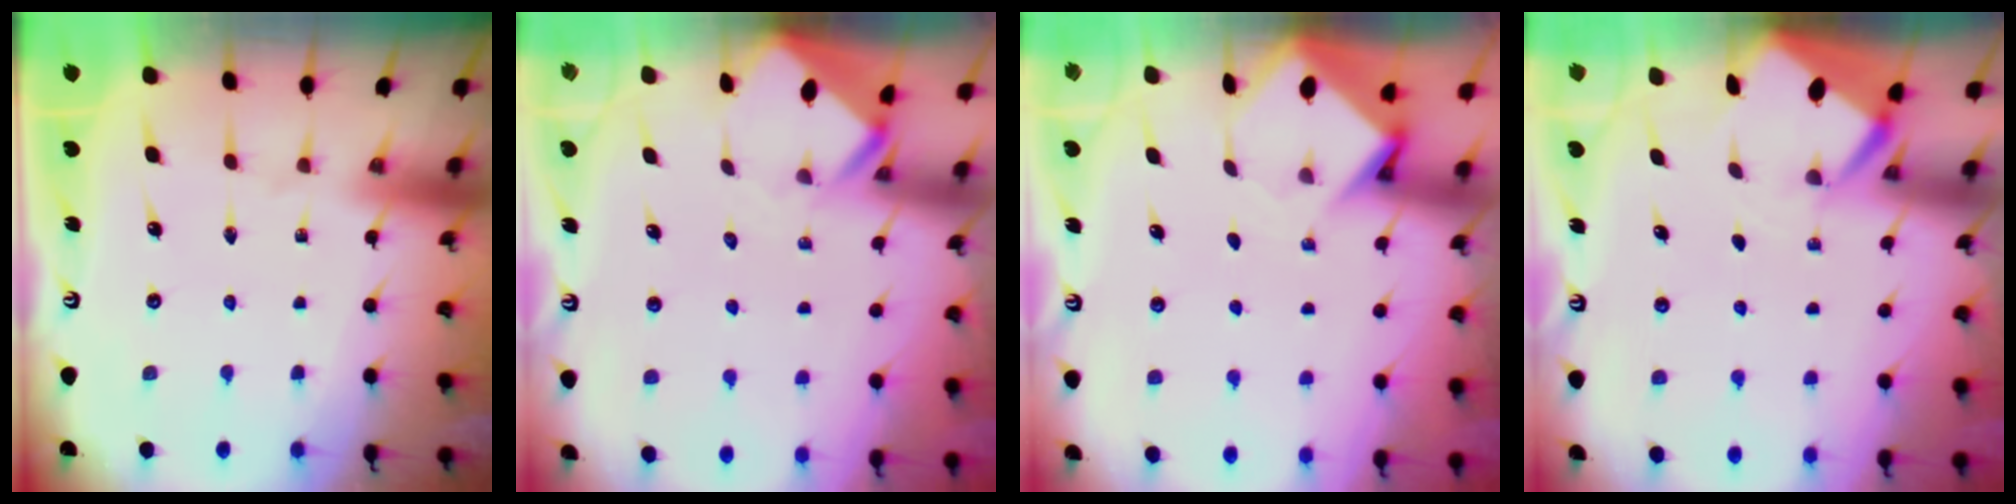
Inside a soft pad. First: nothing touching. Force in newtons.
{"total": 2.8, "press": 2.8, "slide": 0.2}
{"total": 4.0, "press": 3.9, "slide": 0.3}
{"total": 2.6, "press": 2.6, "slide": 0.3}